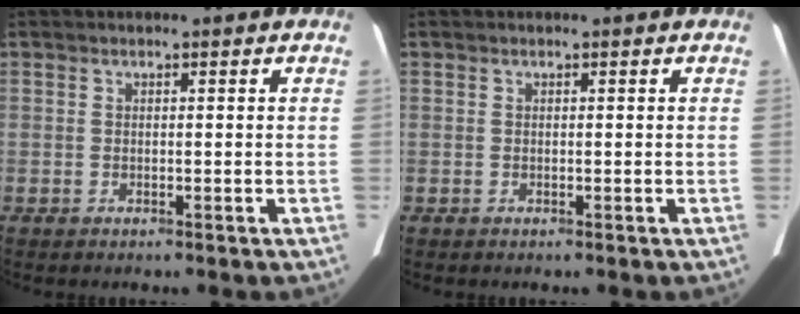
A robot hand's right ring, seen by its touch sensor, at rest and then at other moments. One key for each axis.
{"total": 0.0}